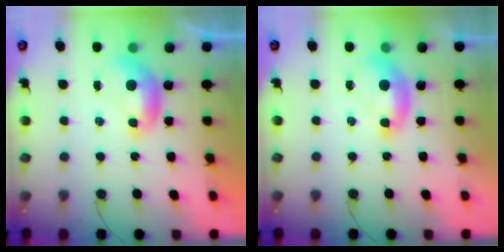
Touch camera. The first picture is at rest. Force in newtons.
{"total": 1.5, "press": 1.4, "slide": 0.6}